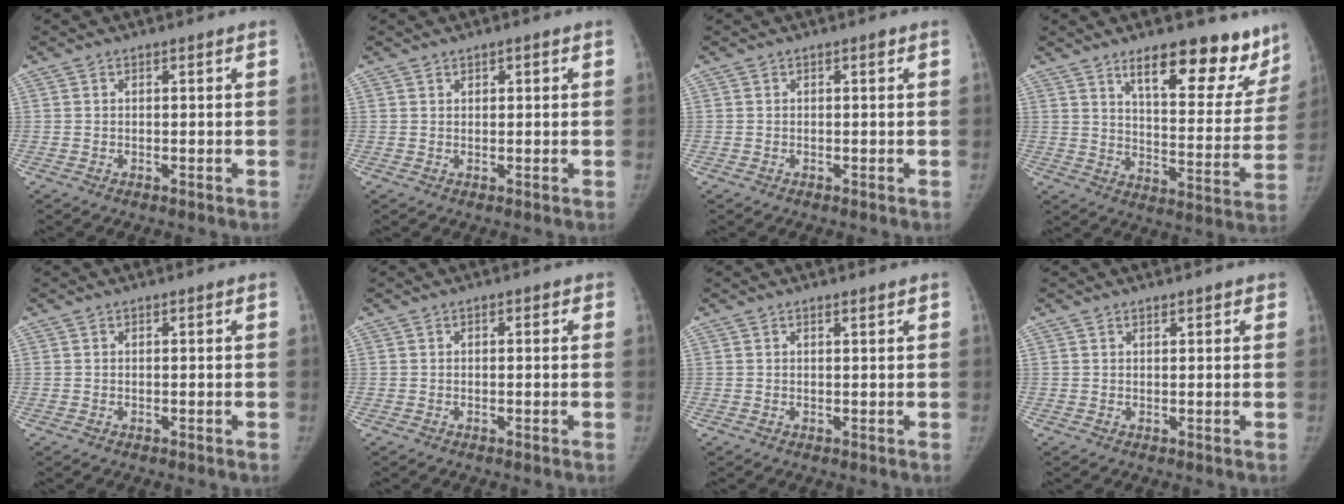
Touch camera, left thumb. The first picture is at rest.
{"total": 1.2, "force": [0.7, 0.6, 0.7], "torque": [-0.004, -0.002, 0.010]}
{"total": 0.5, "force": [0.3, 0.2, 0.4], "torque": [-0.007, -0.001, 0.003]}
{"total": 19.3, "force": [14.2, 7.1, 11.0], "torque": [-0.086, -0.090, 0.198]}
{"total": 0.0}
{"total": 1.2, "force": [0.5, 0.7, 0.8], "torque": [-0.005, 0.000, 0.003]}
{"total": 1.0, "force": [0.8, 0.1, 0.6], "torque": [-0.008, -0.005, 0.014]}
{"total": 1.5, "force": [1.2, 0.6, 0.7], "torque": [-0.002, -0.006, 0.015]}